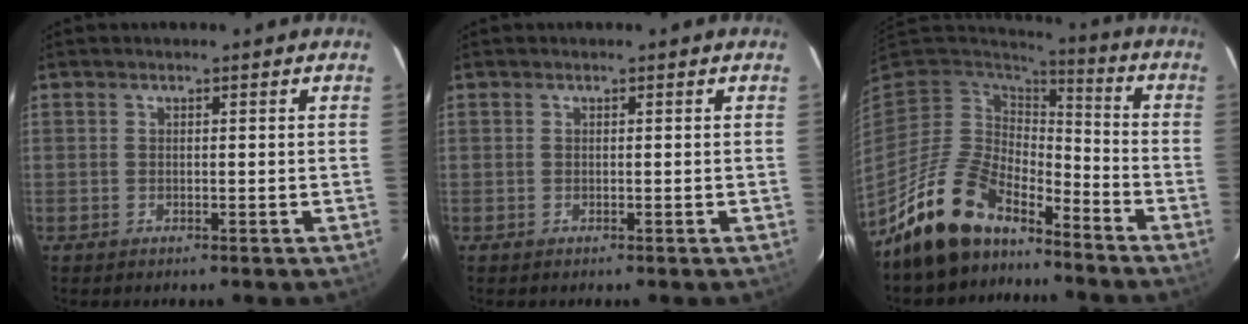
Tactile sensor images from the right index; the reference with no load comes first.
{"total": 0.0}
{"total": 15.1, "force": [-12.0, 6.4, 6.5], "torque": [-0.146, -0.001, -0.214]}